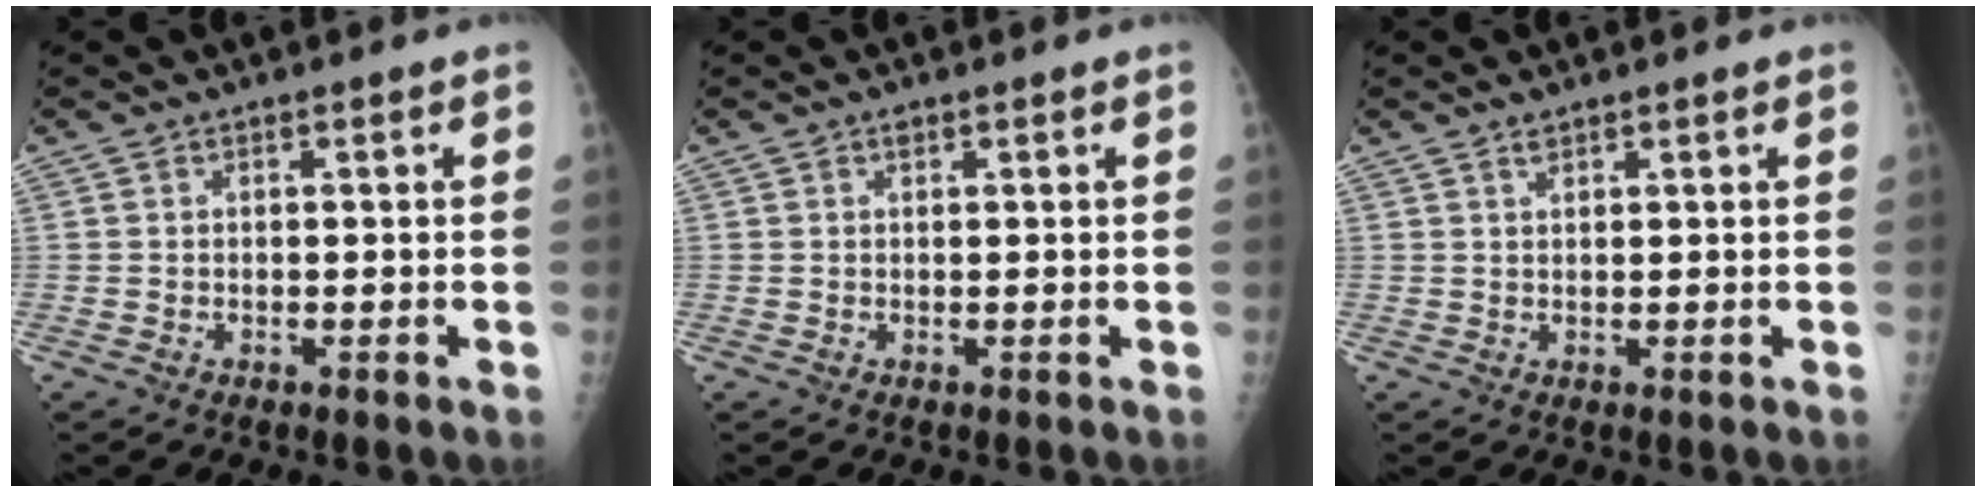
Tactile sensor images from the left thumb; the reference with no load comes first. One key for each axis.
{"total": 0.8, "fx": 0.5, "fy": 0.5, "fz": 0.4, "tx": -0.001, "ty": -0.002, "tz": 0.006}
{"total": 1.3, "fx": 1.0, "fy": 0.5, "fz": 0.5, "tx": -0.005, "ty": -0.006, "tz": 0.018}